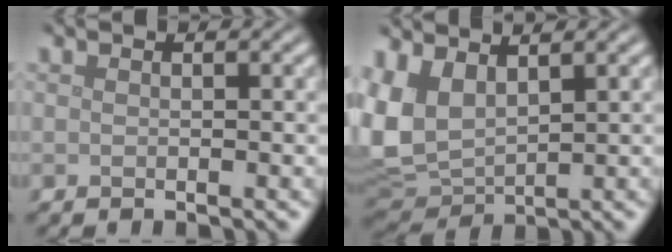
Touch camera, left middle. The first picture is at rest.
{"total": 6.3, "force": [2.2, 3.8, 4.5], "torque": [-0.120, 0.000, 0.043]}